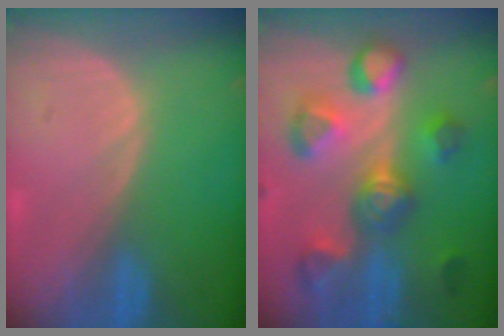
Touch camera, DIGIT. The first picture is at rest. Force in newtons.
{"total": 9.5, "press": 9.4, "slide": 1.2}